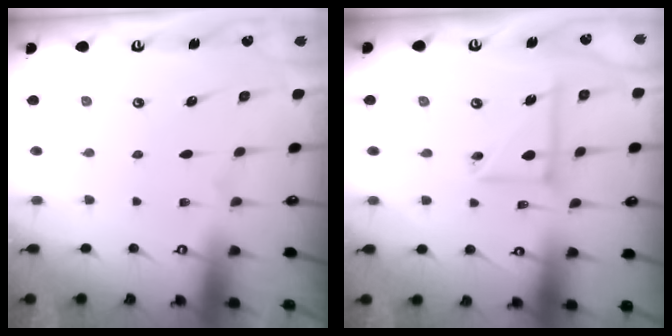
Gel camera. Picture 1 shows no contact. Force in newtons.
{"total": 9.1, "press": 9.1, "slide": 0.8}